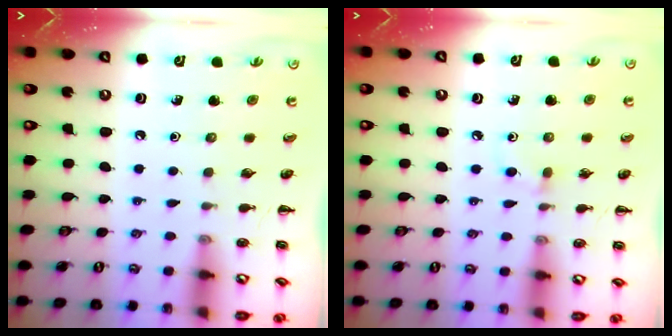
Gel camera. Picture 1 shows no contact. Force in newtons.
{"total": 4.1, "press": 3.9, "slide": 1.5}